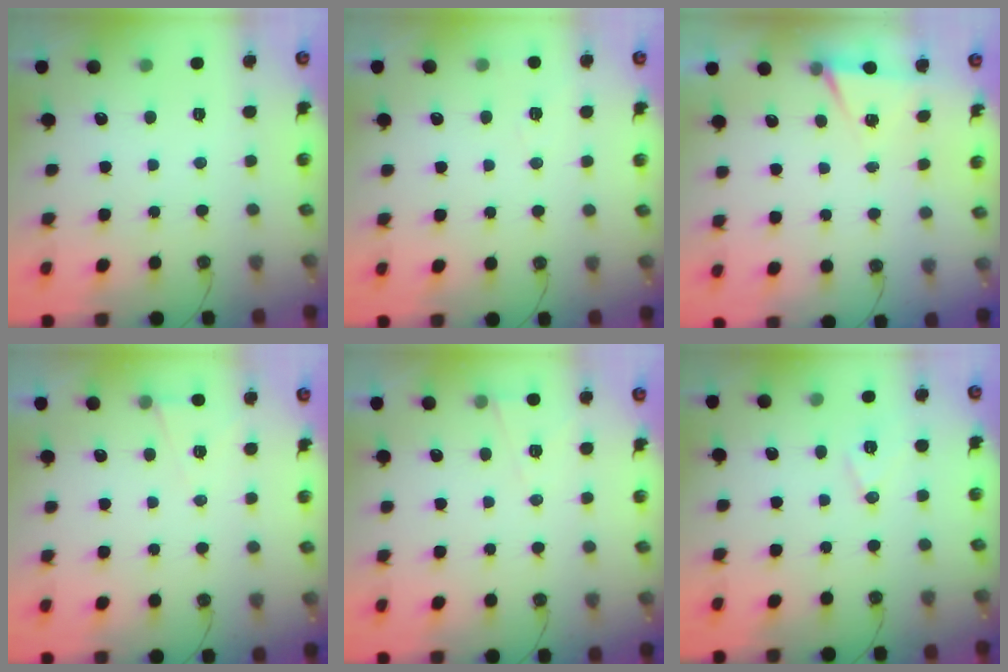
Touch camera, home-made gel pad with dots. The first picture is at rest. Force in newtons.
{"total": 5.1, "press": 4.9, "slide": 1.4}
{"total": 4.8, "press": 1.7, "slide": 4.5}
{"total": 5.7, "press": 3.7, "slide": 4.3}
{"total": 5.2, "press": 2.9, "slide": 4.3}
{"total": 7.6, "press": 6.7, "slide": 3.7}